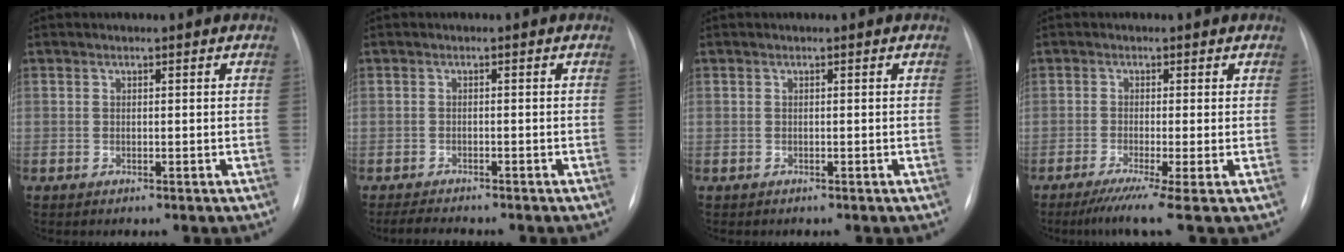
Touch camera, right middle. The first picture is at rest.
{"total": 3.2, "force": [-3.0, 0.3, 1.1], "torque": [-0.021, -0.012, -0.046]}
{"total": 0.0}
{"total": 5.7, "force": [-3.7, -0.9, 4.2], "torque": [-0.067, -0.019, -0.066]}